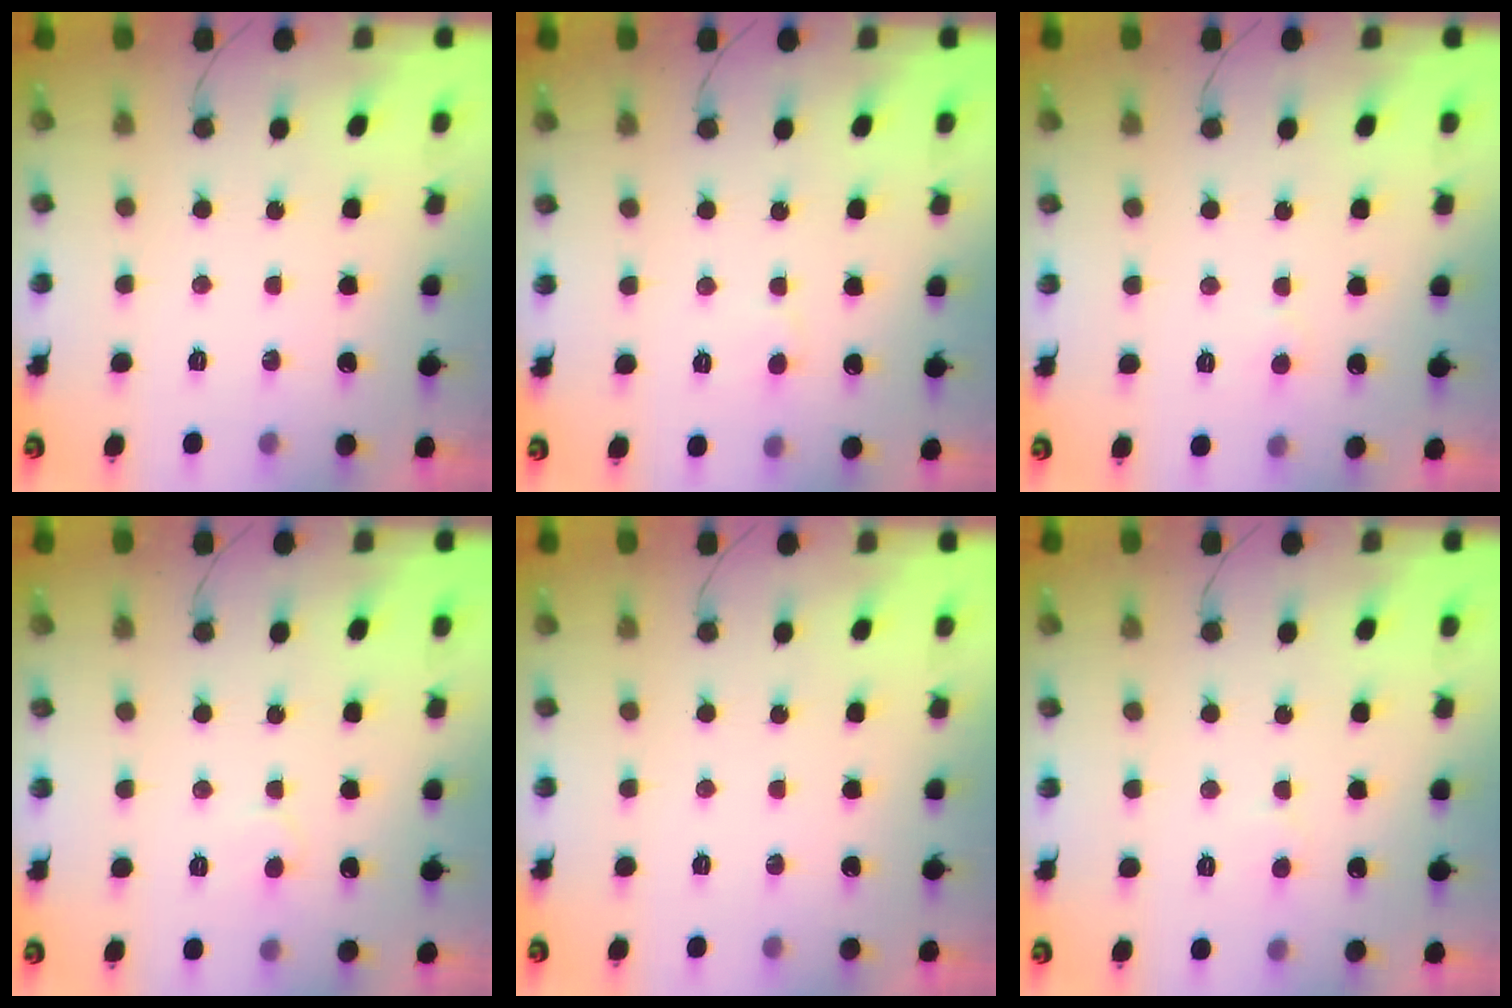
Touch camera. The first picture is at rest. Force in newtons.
{"total": 3.7, "press": 3.7, "slide": 0.4}
{"total": 2.7, "press": 2.7, "slide": 0.2}
{"total": 5.0, "press": 4.9, "slide": 0.5}
{"total": 0.0}
{"total": 2.4, "press": 2.4, "slide": 0.2}